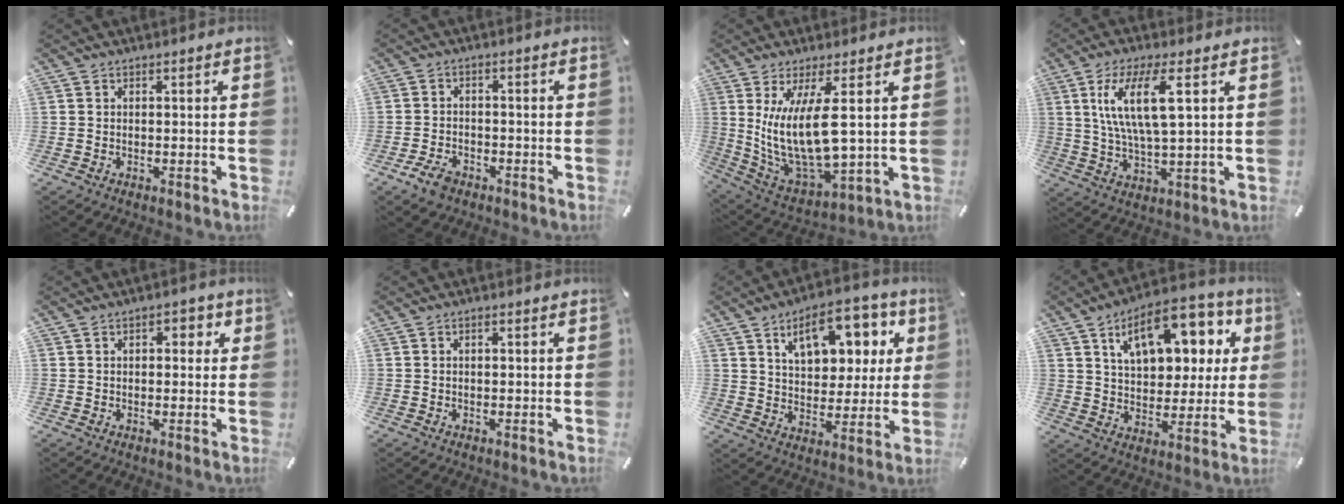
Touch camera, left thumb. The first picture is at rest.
{"total": 4.3, "force": [-2.9, 2.5, 2.0], "torque": [-0.051, 0.011, -0.058]}
{"total": 15.6, "force": [3.7, 5.9, 13.9], "torque": [-0.310, -0.025, 0.062]}
{"total": 12.5, "force": [4.2, 3.6, 11.2], "torque": [-0.233, -0.002, 0.067]}
{"total": 3.7, "force": [0.8, 2.2, 2.8], "torque": [-0.035, 0.002, 0.003]}
{"total": 1.2, "force": [0.1, 0.7, 1.0], "torque": [-0.020, 0.004, 0.000]}
{"total": 15.2, "force": [7.7, 9.0, 9.5], "torque": [-0.139, -0.024, 0.131]}
{"total": 17.8, "force": [8.5, 10.0, 12.1], "torque": [-0.192, -0.023, 0.144]}